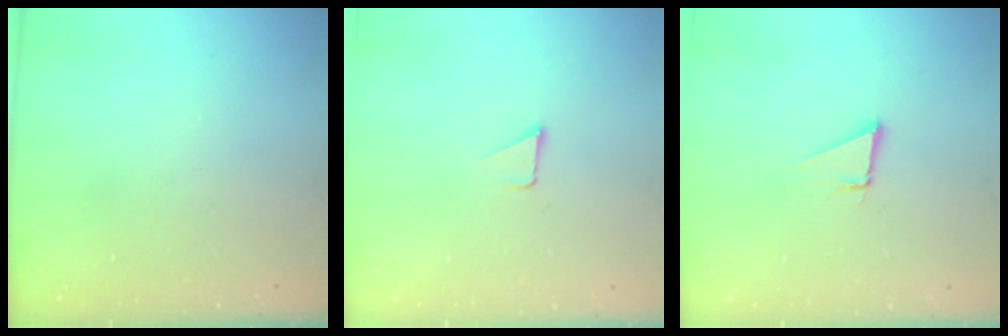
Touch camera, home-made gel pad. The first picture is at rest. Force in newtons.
{"total": 1.2, "press": 1.2, "slide": 0.1}
{"total": 1.9, "press": 1.9, "slide": 0.1}